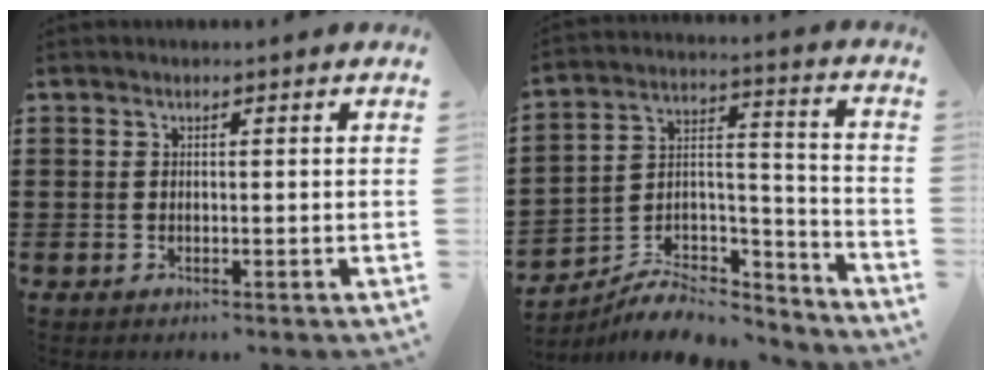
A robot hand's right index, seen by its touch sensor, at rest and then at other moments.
{"total": 8.0, "force": [-6.9, 3.3, 2.4], "torque": [-0.036, 0.024, -0.130]}